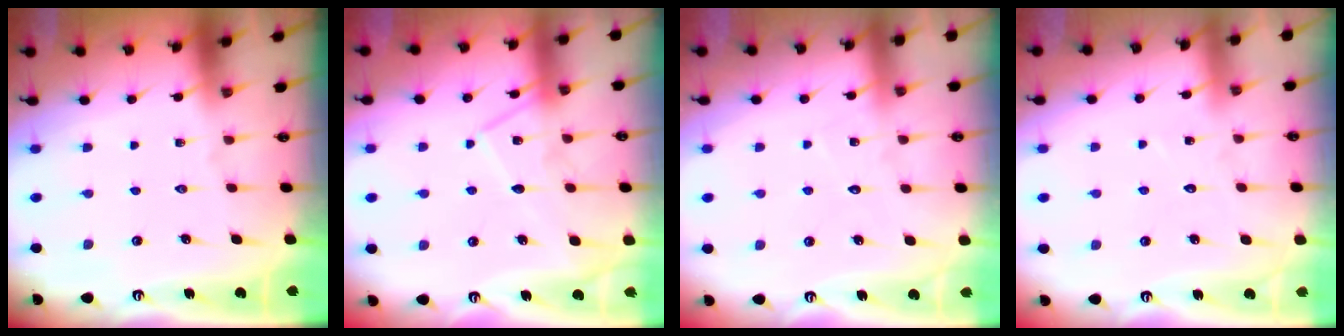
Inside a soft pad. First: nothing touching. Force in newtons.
{"total": 11.8, "press": 11.8, "slide": 0.9}
{"total": 4.3, "press": 4.3, "slide": 0.3}
{"total": 5.5, "press": 5.5, "slide": 0.5}